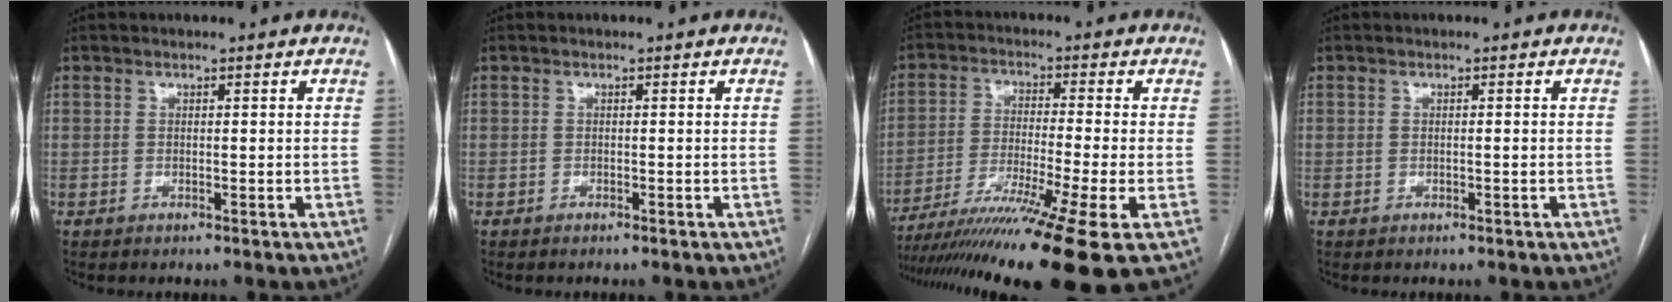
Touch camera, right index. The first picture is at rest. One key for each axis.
{"total": 0.0}
{"total": 17.3, "fx": -12.2, "fy": -2.2, "fz": 12.2, "tx": -0.179, "ty": -0.045, "tz": -0.203}
{"total": 0.5, "fx": -0.1, "fy": 0.0, "fz": 0.5, "tx": -0.011, "ty": 0.000, "tz": 0.000}